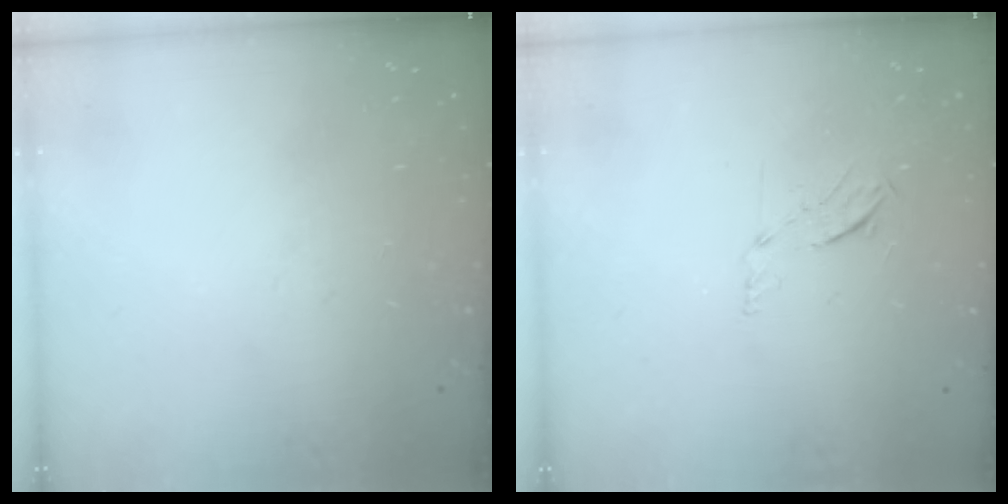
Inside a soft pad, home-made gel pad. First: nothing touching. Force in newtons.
{"total": 5.2, "press": 5.1, "slide": 0.9}